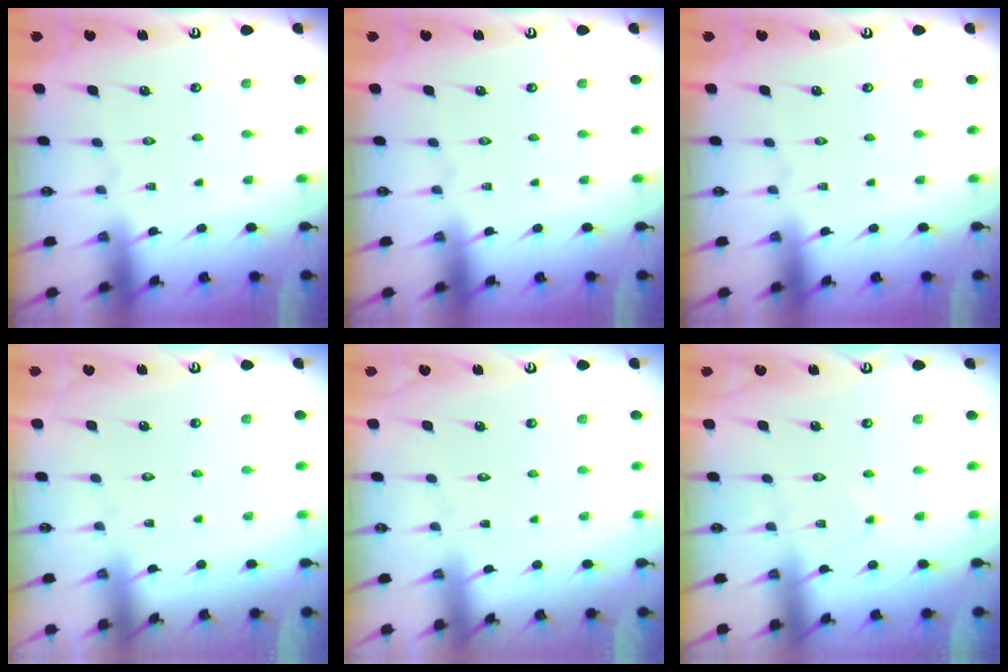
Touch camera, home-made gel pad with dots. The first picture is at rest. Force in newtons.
{"total": 0.0}
{"total": 0.0}
{"total": 3.4, "press": 3.4, "slide": 0.4}
{"total": 3.7, "press": 3.7, "slide": 0.4}
{"total": 6.2, "press": 6.2, "slide": 0.5}